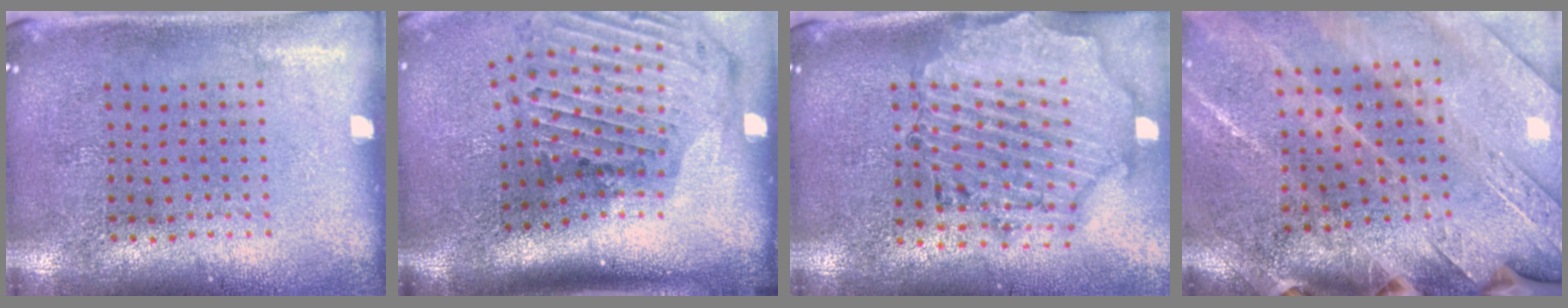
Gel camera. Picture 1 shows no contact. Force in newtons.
{"total": 3.1, "press": 2.1, "slide": 2.2}
{"total": 1.9, "press": 1.8, "slide": 0.4}
{"total": 2.8, "press": 2.8, "slide": 0.7}